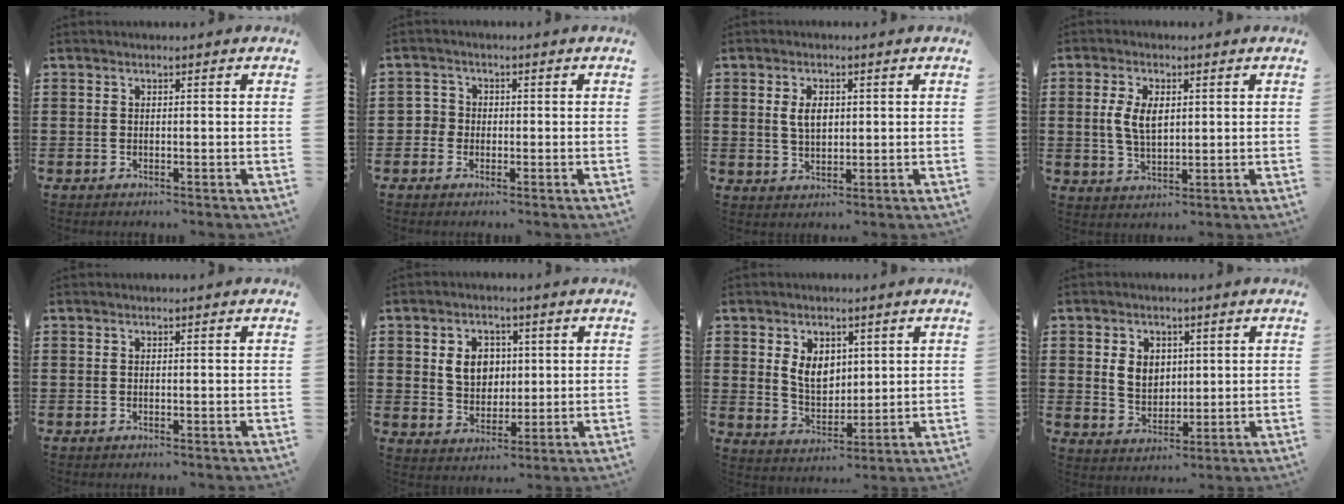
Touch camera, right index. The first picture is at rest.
{"total": 2.3, "force": [-0.6, 2.2, 0.4], "torque": [-0.017, 0.008, -0.015]}
{"total": 3.7, "force": [0.8, 2.1, 2.9], "torque": [-0.055, 0.006, 0.011]}
{"total": 5.5, "force": [0.8, 3.1, 4.4], "torque": [-0.107, 0.006, 0.009]}
{"total": 0.0}
{"total": 5.9, "force": [1.3, 4.9, 3.0], "torque": [-0.063, 0.010, 0.018]}
{"total": 5.9, "force": [1.9, 4.3, 3.6], "torque": [-0.075, 0.009, 0.032]}
{"total": 4.9, "force": [1.1, 4.0, 2.6], "torque": [-0.058, 0.009, 0.017]}